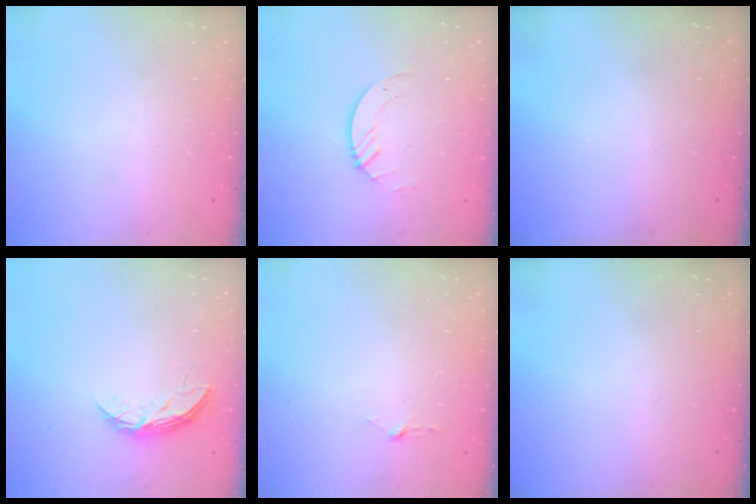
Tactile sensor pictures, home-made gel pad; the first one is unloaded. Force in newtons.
{"total": 2.6, "press": 2.6, "slide": 0.3}
{"total": 0.0}
{"total": 5.5, "press": 5.5, "slide": 0.5}
{"total": 2.9, "press": 2.9, "slide": 0.3}
{"total": 0.0}